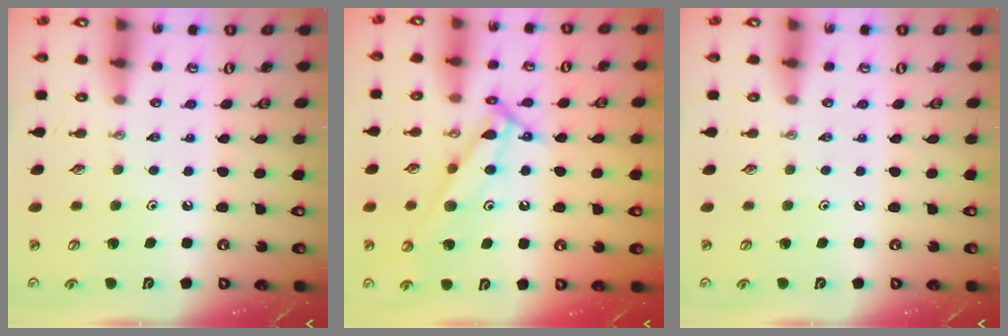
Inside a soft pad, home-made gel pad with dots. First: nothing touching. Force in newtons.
{"total": 10.6, "press": 10.6, "slide": 0.3}
{"total": 0.0}